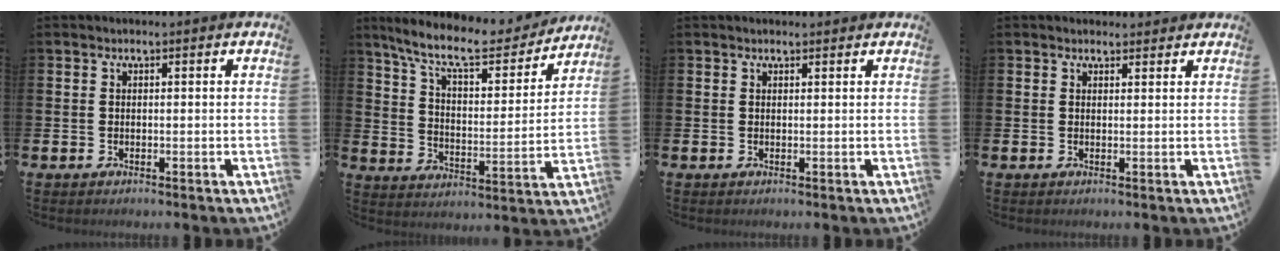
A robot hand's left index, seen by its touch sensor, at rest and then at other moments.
{"total": 10.7, "force": [9.3, 2.5, 4.5], "torque": [-0.125, -0.054, 0.160]}
{"total": 0.7, "force": [0.6, 0.1, 0.2], "torque": [0.003, -0.001, 0.010]}
{"total": 1.2, "force": [1.2, 0.4, 0.0], "torque": [0.006, 0.002, 0.020]}